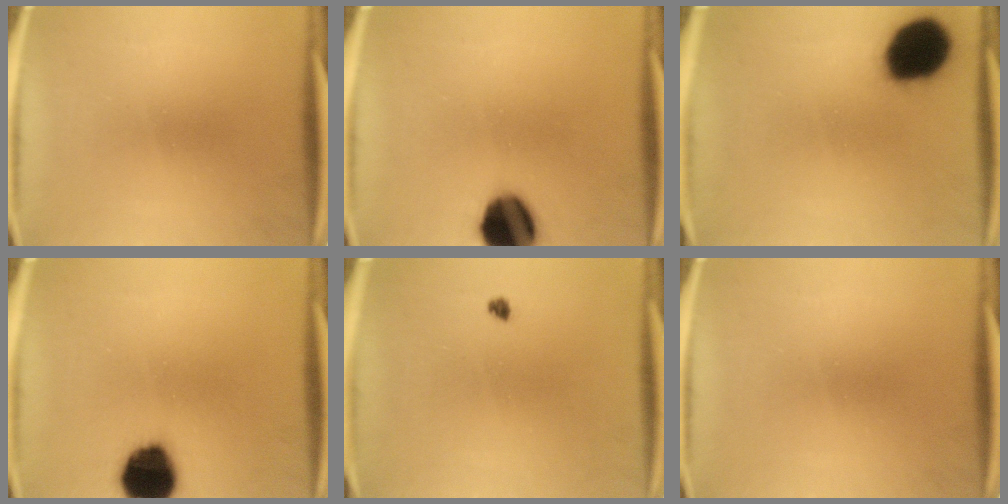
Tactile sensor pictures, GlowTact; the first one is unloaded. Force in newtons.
{"total": 13.8}
{"total": 17.8}
{"total": 14.0}
{"total": 1.0}
{"total": 0.0}